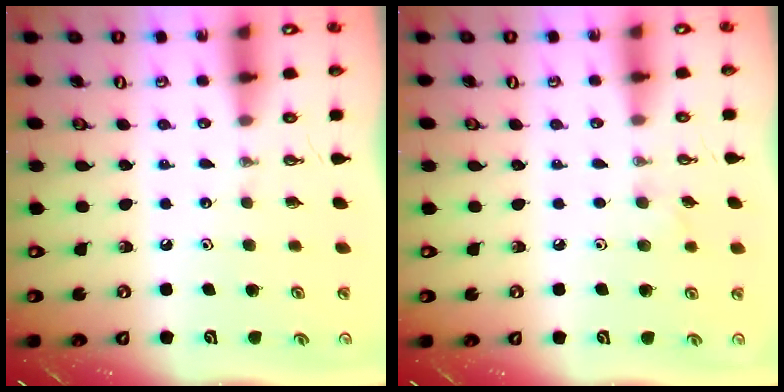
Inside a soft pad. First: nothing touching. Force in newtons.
{"total": 4.9, "press": 4.3, "slide": 2.2}